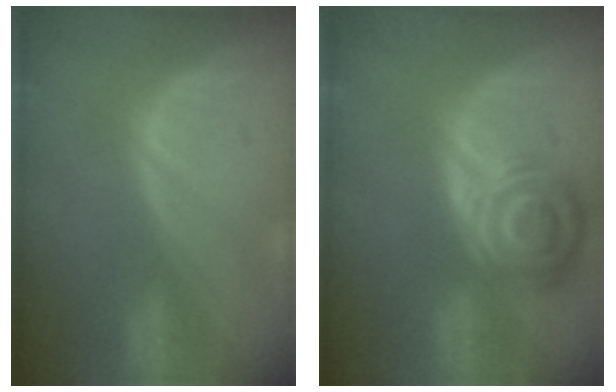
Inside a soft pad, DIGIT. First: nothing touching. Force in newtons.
{"total": 8.4, "press": 7.4, "slide": 3.8}